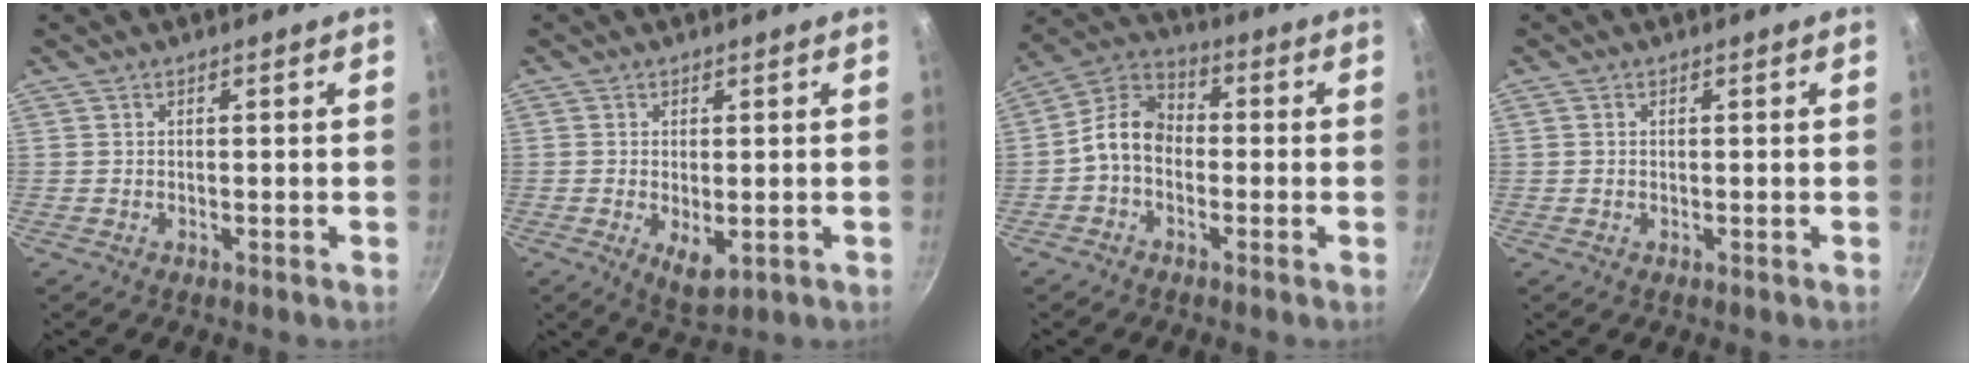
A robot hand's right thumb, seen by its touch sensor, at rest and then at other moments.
{"total": 5.0, "force": [-0.9, 2.5, 4.2], "torque": [-0.064, -0.015, -0.006]}
{"total": 8.4, "force": [-1.7, 6.1, 5.4], "torque": [-0.078, 0.036, -0.053]}
{"total": 0.5, "force": [0.1, 0.4, 0.2], "torque": [-0.004, 0.003, 0.001]}